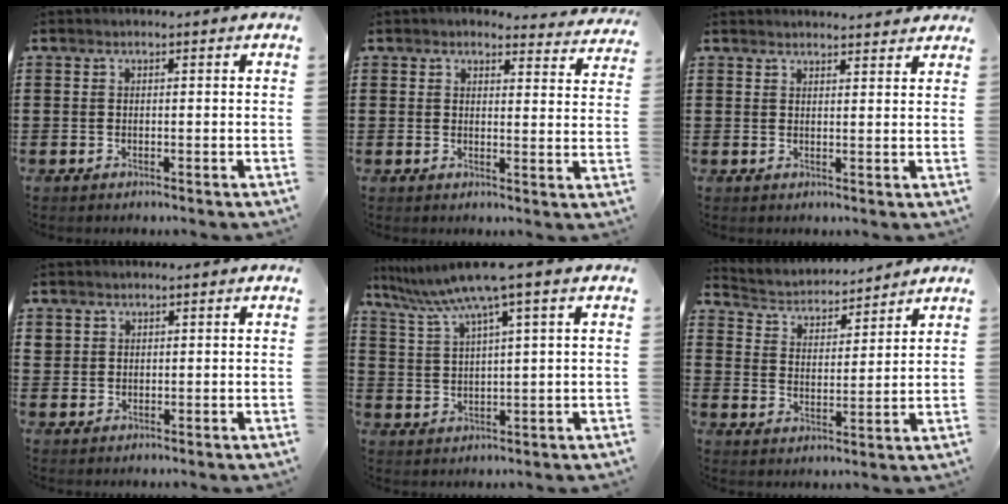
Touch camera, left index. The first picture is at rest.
{"total": 3.5, "force": [3.2, 0.7, 1.0], "torque": [-0.024, -0.018, 0.057]}
{"total": 2.1, "force": [2.1, -0.1, 0.2], "torque": [-0.009, -0.006, 0.041]}
{"total": 1.3, "force": [0.8, 1.1, 0.0], "torque": [-0.002, 0.005, 0.015]}
{"total": 7.4, "force": [4.9, -0.5, 5.4], "torque": [-0.129, -0.029, 0.080]}
{"total": 3.4, "force": [3.4, 0.6, 0.0], "torque": [-0.023, -0.029, 0.053]}